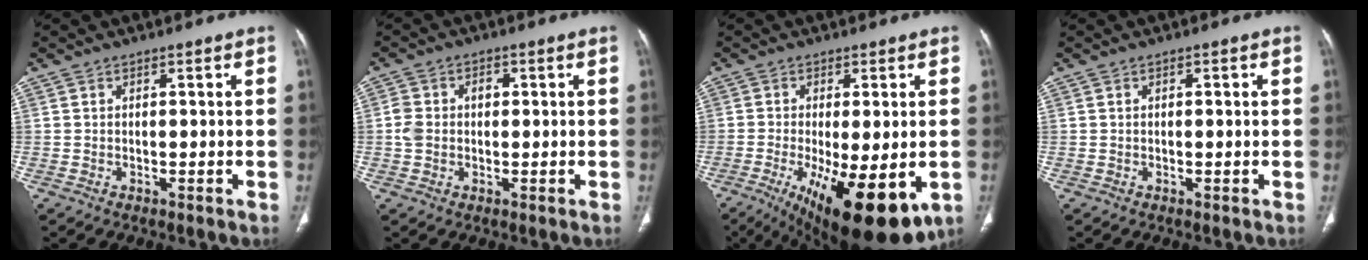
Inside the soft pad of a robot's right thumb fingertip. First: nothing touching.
{"total": 4.7, "force": [0.2, 3.7, 2.9], "torque": [-0.051, 0.018, 0.003]}
{"total": 18.6, "force": [-6.5, 6.4, 16.2], "torque": [-0.231, -0.028, -0.081]}
{"total": 1.0, "force": [0.2, 0.3, 0.9], "torque": [-0.018, 0.007, 0.005]}